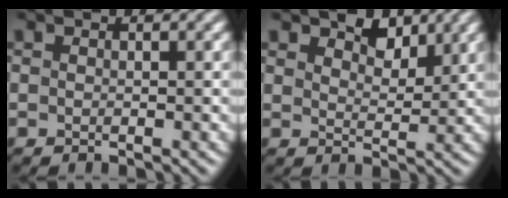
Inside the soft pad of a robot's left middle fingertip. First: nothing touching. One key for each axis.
{"total": 3.6, "fx": 2.8, "fy": 1.7, "fz": 1.6, "tx": -0.020, "ty": 0.008, "tz": 0.028}